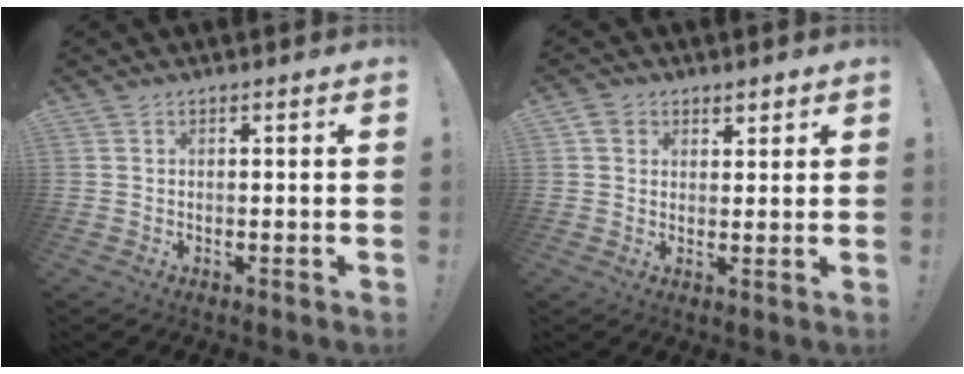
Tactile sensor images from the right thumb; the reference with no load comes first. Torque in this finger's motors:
{"motor_torque": [-0.07, 0.07, 0.01, 0.01, 0.00]}